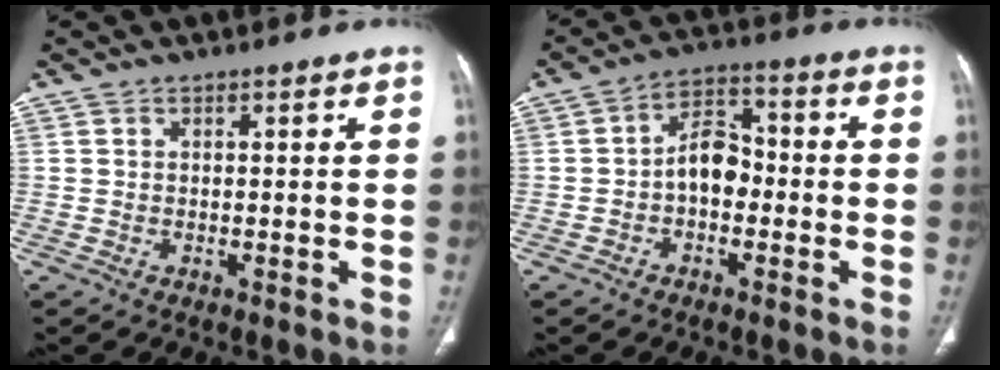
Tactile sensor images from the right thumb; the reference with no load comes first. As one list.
[{"total": 7.4, "force": [-1.3, 5.0, 5.3], "torque": [-0.064, 0.030, -0.034]}]